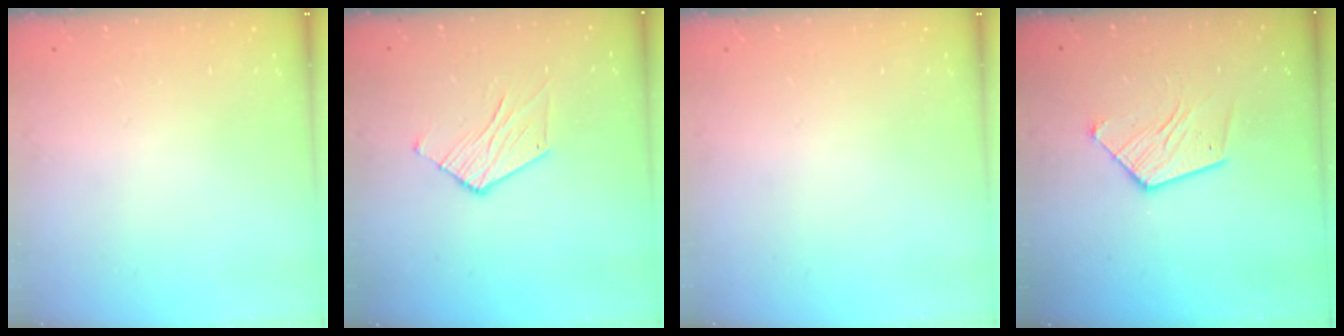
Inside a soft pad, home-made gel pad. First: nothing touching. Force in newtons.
{"total": 6.5, "press": 6.5, "slide": 0.3}
{"total": 0.0}
{"total": 10.2, "press": 10.2, "slide": 0.7}